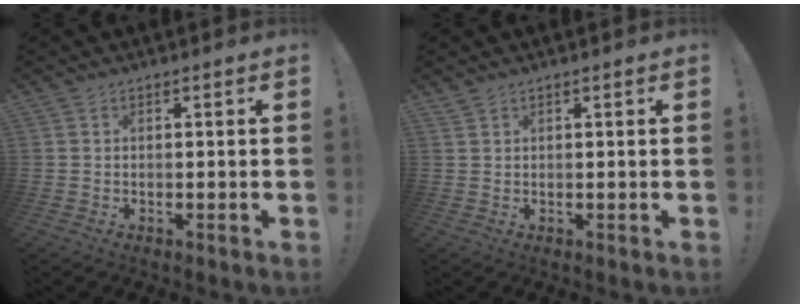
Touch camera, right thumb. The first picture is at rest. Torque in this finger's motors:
{"motor_torque": [-0.01, -0.01, 0.14, -0.07, 0.00]}